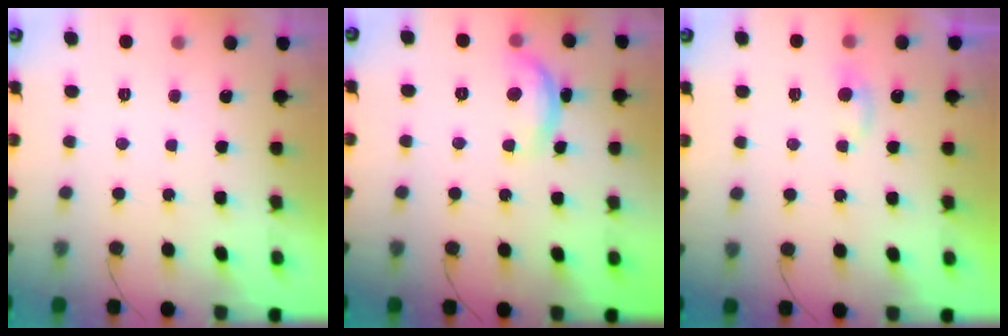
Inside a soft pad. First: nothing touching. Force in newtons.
{"total": 10.3, "press": 10.3, "slide": 0.5}
{"total": 3.4, "press": 3.4, "slide": 0.5}